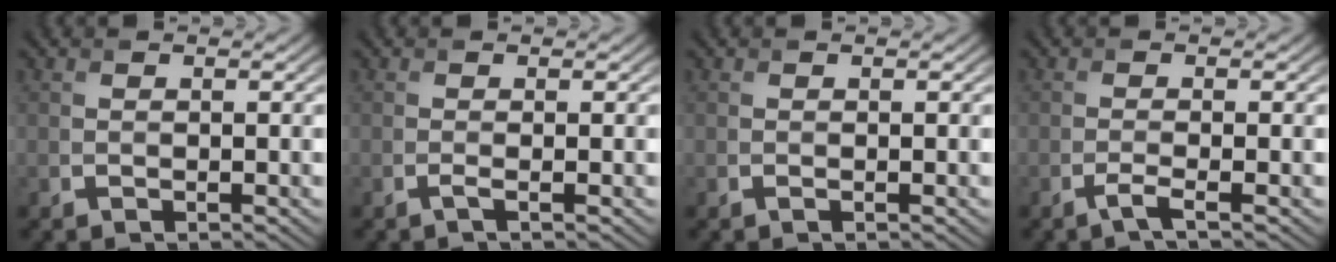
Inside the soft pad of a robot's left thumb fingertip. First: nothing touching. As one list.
[{"total": 0.9, "force": [-0.3, 0.1, 0.9], "torque": [-0.019, -0.002, -0.009]}, {"total": 0.0}, {"total": 1.8, "force": [-1.0, 0.2, 1.5], "torque": [-0.024, 0.004, -0.029]}]